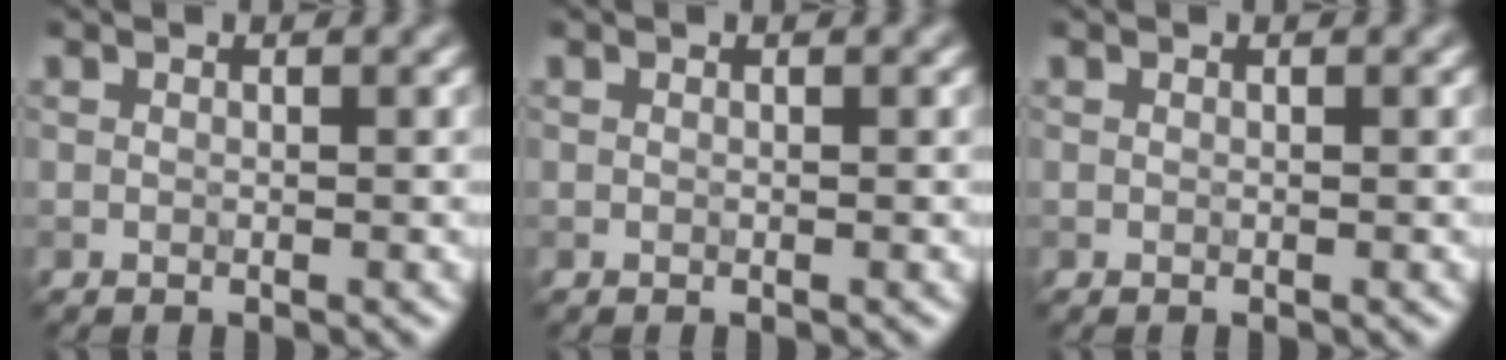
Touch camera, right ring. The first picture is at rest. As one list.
[{"total": 0.0}, {"total": 0.0}]